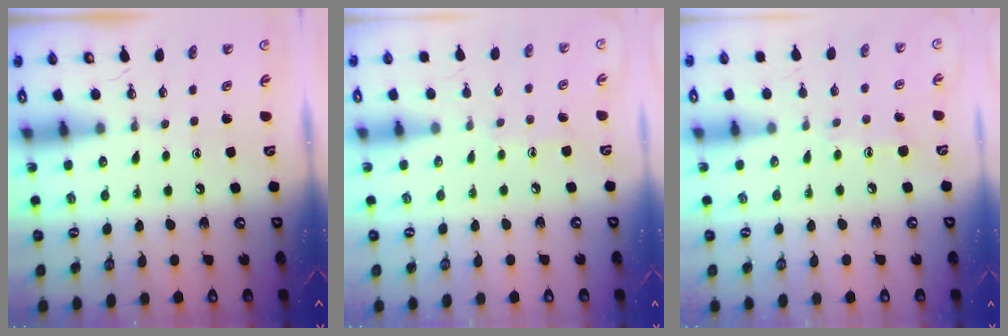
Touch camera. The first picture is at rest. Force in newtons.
{"total": 6.0, "press": 6.0, "slide": 0.7}
{"total": 5.7, "press": 5.6, "slide": 0.6}